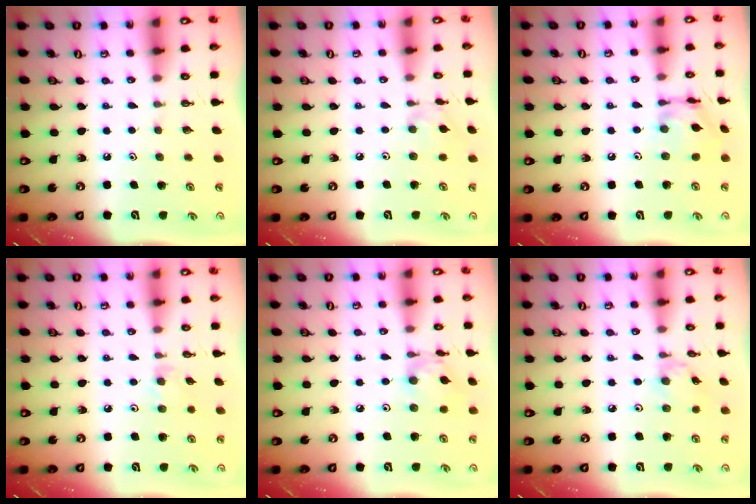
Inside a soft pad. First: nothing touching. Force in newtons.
{"total": 4.2, "press": 4.2, "slide": 0.4}
{"total": 10.3, "press": 10.3, "slide": 0.8}
{"total": 2.6, "press": 2.6, "slide": 0.4}
{"total": 8.3, "press": 8.2, "slide": 0.8}
{"total": 1.4, "press": 1.4, "slide": 0.1}